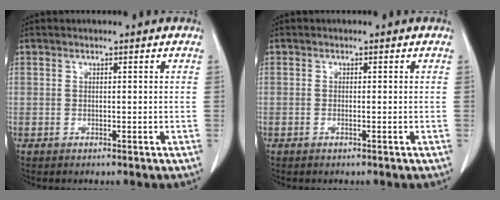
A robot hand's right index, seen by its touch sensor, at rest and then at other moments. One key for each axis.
{"total": 0.0}